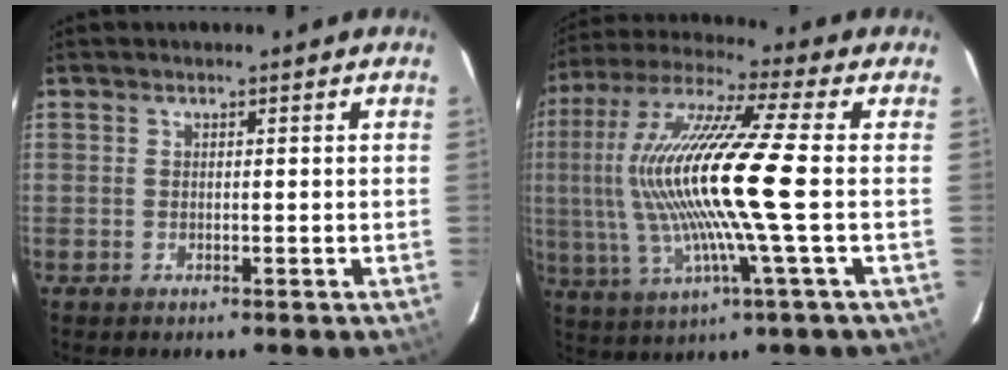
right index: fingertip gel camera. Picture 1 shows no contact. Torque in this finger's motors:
{"motor_torque": [1.84, -0.30, 1.05, 0.21]}